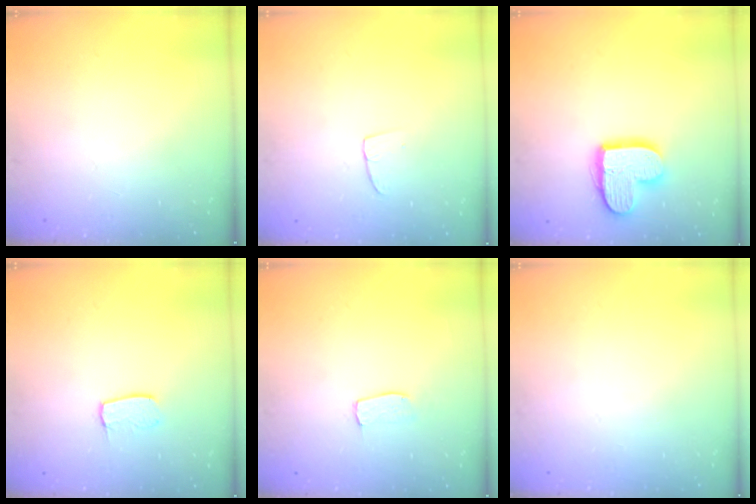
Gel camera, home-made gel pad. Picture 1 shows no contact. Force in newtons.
{"total": 2.9, "press": 2.9, "slide": 0.2}
{"total": 13.7, "press": 13.7, "slide": 0.9}
{"total": 6.0, "press": 6.0, "slide": 0.5}
{"total": 3.3, "press": 3.3, "slide": 0.2}
{"total": 0.0}